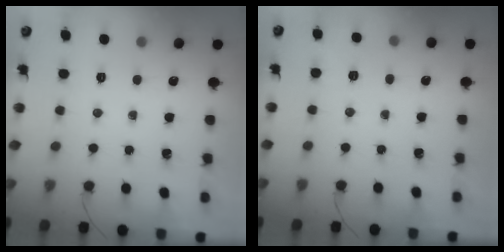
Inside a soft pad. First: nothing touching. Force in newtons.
{"total": 2.0, "press": 1.4, "slide": 1.4}